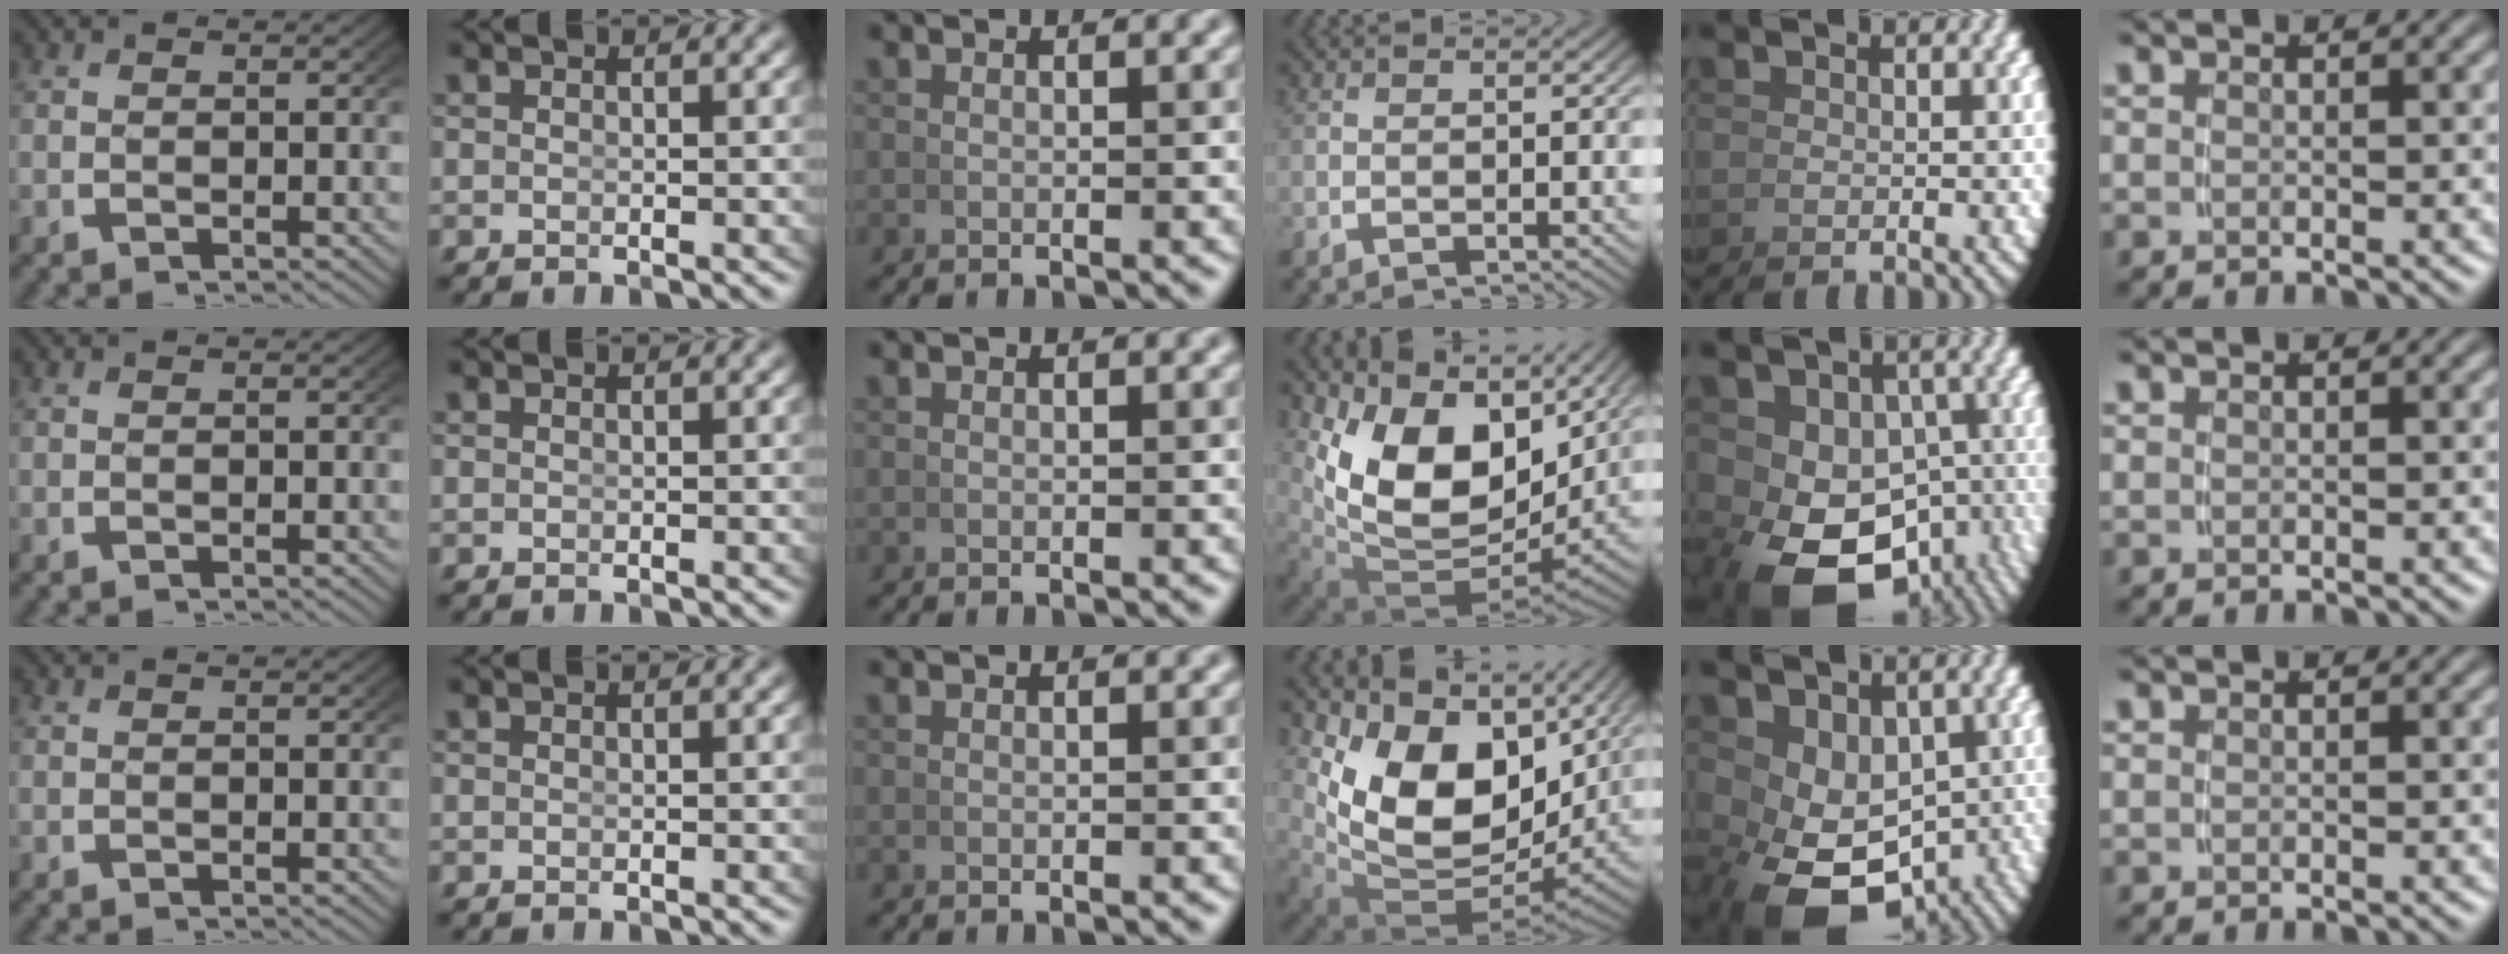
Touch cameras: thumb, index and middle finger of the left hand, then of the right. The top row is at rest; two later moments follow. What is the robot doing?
{"motion": "grasp_and_lifting", "object": "coin"}